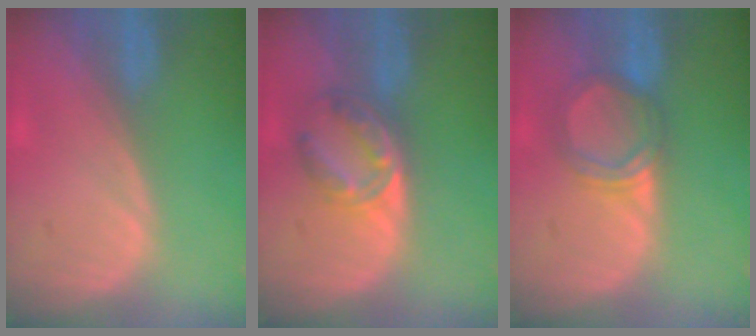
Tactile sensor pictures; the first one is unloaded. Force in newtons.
{"total": 6.2, "press": 5.7, "slide": 2.5}
{"total": 4.7, "press": 4.4, "slide": 1.7}